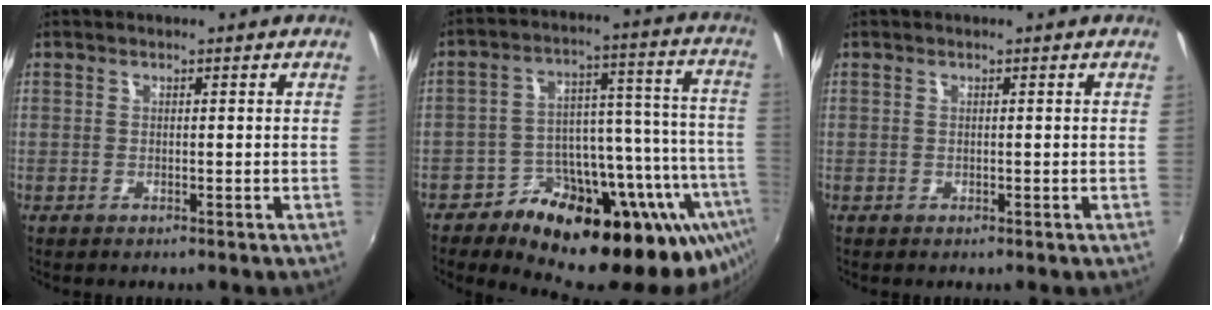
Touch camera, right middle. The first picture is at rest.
{"total": 27.8, "force": [-20.0, 11.3, 15.7], "torque": [-0.193, 0.010, -0.285]}
{"total": 0.0}